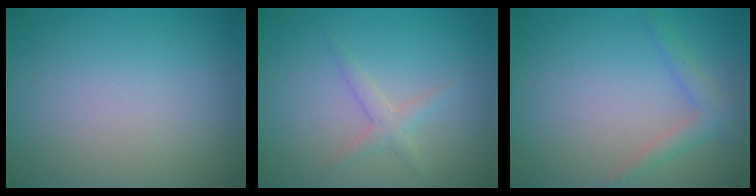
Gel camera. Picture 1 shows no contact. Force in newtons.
{"total": 1.5, "press": 1.5, "slide": 0.1}
{"total": 1.9, "press": 1.9, "slide": 0.2}